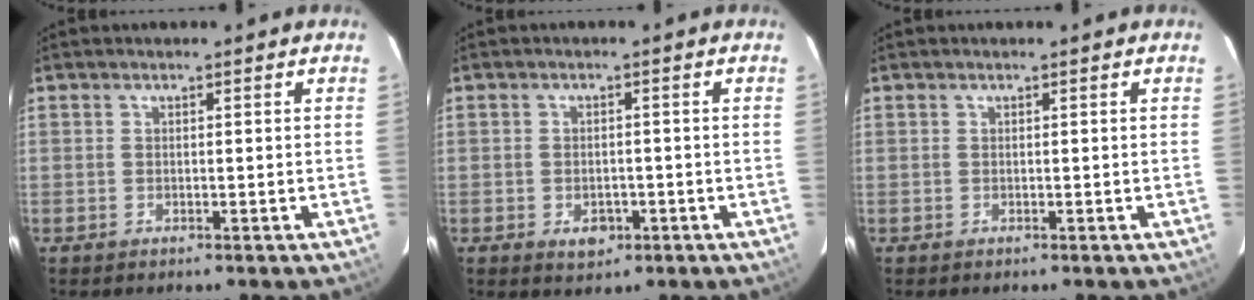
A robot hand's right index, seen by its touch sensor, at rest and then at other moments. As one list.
[{"total": 4.0, "force": [-1.5, 3.0, 2.2], "torque": [-0.043, -0.002, -0.014]}, {"total": 0.0}]